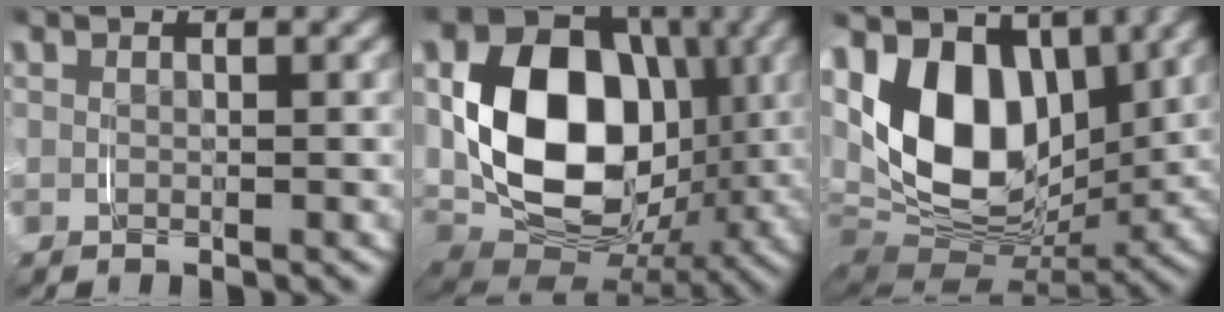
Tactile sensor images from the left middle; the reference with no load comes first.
{"total": 16.9, "force": [0.4, 12.0, 11.8], "torque": [-0.234, -0.026, 0.008]}
{"total": 12.9, "force": [2.0, 8.6, 9.5], "torque": [-0.184, -0.008, 0.028]}